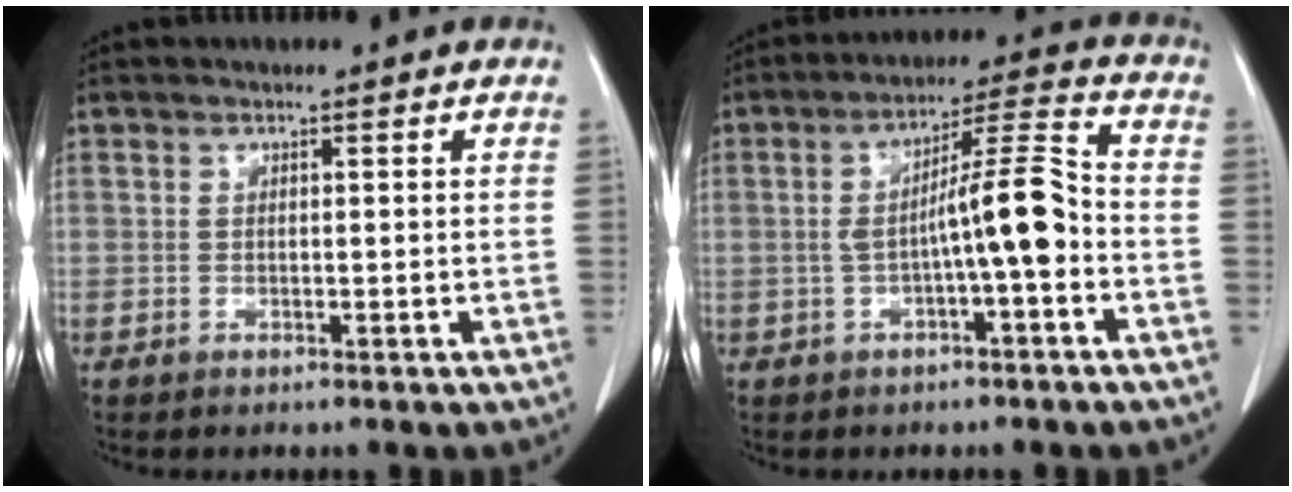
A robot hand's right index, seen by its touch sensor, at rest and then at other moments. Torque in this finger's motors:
{"motor_torque": [0.96, -0.48, 0.54, 0.12]}